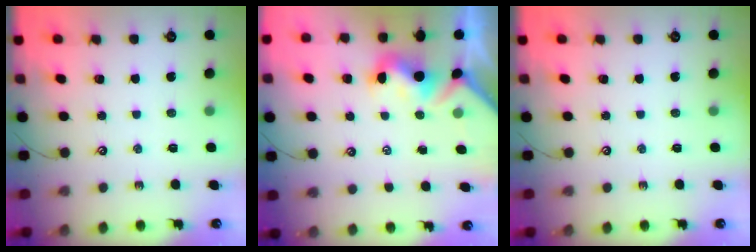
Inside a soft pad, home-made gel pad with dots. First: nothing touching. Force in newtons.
{"total": 2.2, "press": 2.2, "slide": 0.5}
{"total": 0.0}